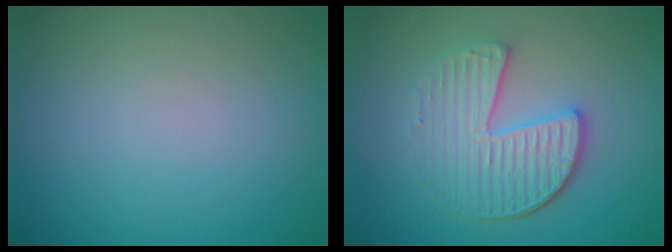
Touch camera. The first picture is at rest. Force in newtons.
{"total": 4.6, "press": 3.8, "slide": 2.5}